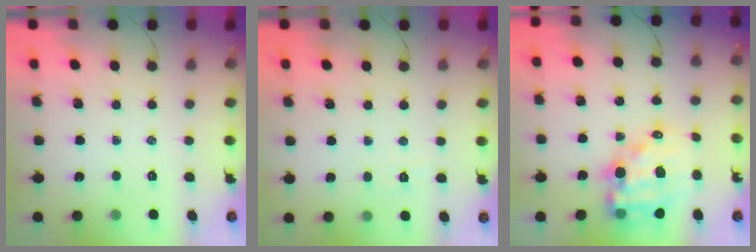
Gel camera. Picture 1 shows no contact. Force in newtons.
{"total": 2.5, "press": 2.4, "slide": 0.7}
{"total": 14.5, "press": 14.0, "slide": 3.7}